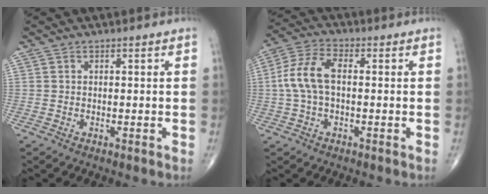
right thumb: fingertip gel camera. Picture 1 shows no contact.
{"total": 8.7, "force": [0.2, 4.7, 7.4], "torque": [-0.164, 0.027, -0.001]}